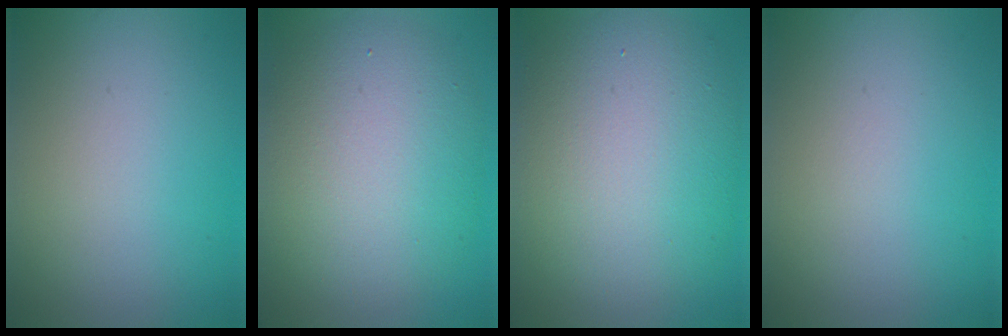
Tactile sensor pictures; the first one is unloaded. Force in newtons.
{"total": 8.8, "press": 8.8, "slide": 0.3}
{"total": 11.4, "press": 11.3, "slide": 1.1}
{"total": 0.0}